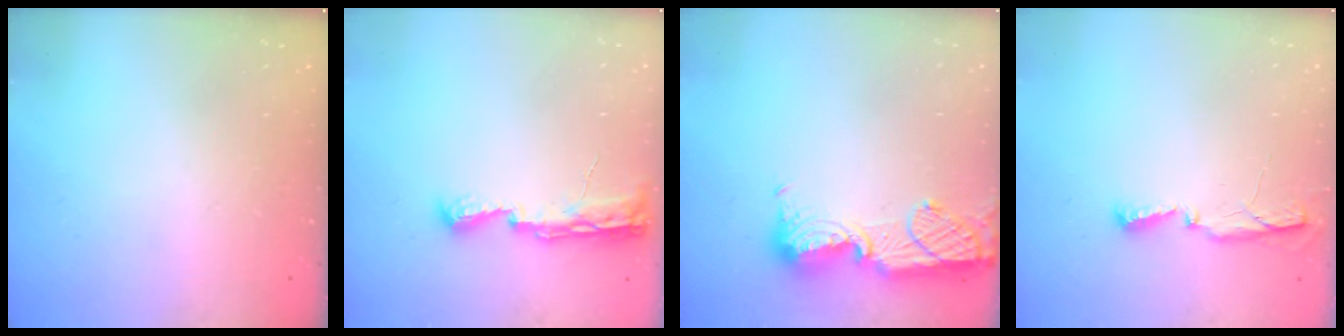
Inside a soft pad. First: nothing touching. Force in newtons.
{"total": 10.6, "press": 9.1, "slide": 5.5}
{"total": 13.9, "press": 13.8, "slide": 1.2}
{"total": 5.0, "press": 4.9, "slide": 0.9}